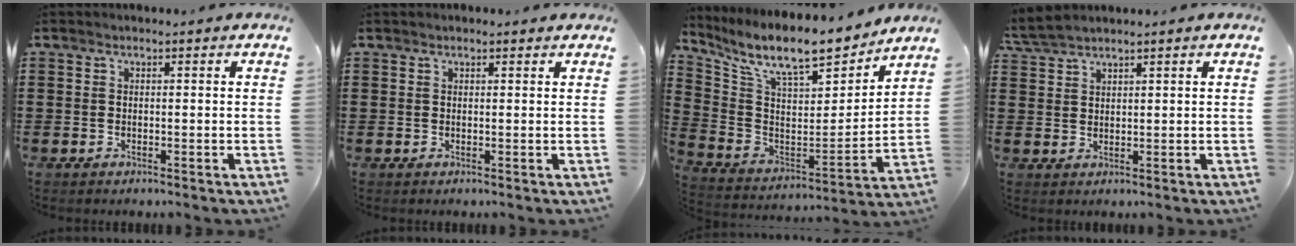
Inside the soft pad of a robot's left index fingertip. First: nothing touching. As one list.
[{"total": 0.6, "force": [0.6, 0.1, 0.3], "torque": [-0.007, 0.002, 0.011]}, {"total": 11.3, "force": [9.5, 2.2, 5.7], "torque": [-0.142, -0.064, 0.163]}, {"total": 2.9, "force": [2.6, 0.2, 1.2], "torque": [-0.031, 0.000, 0.050]}]